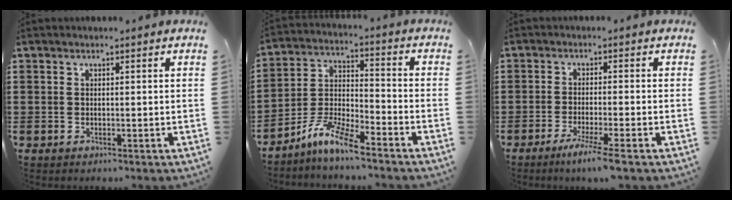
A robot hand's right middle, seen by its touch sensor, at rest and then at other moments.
{"total": 7.6, "force": [-6.4, 0.9, 3.9], "torque": [-0.089, -0.002, -0.125]}
{"total": 4.2, "force": [-3.0, -0.7, 2.9], "torque": [-0.051, -0.016, -0.053]}